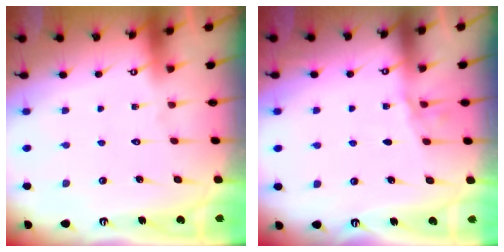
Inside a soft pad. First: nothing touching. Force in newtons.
{"total": 2.6, "press": 2.6, "slide": 0.4}